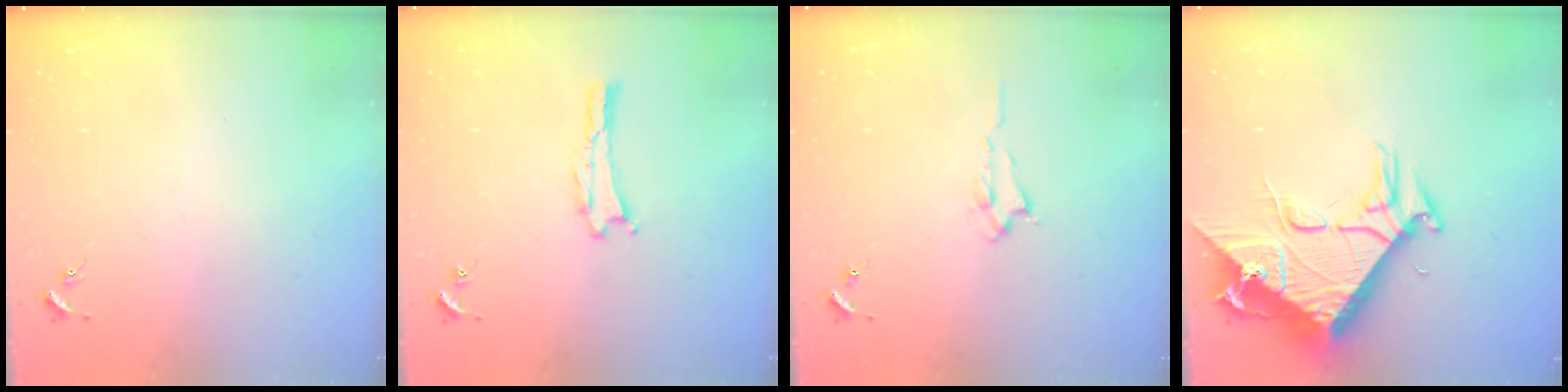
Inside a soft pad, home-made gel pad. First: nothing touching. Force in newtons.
{"total": 0.0}
{"total": 0.7, "press": 0.6, "slide": 0.2}
{"total": 9.8, "press": 9.8, "slide": 1.1}